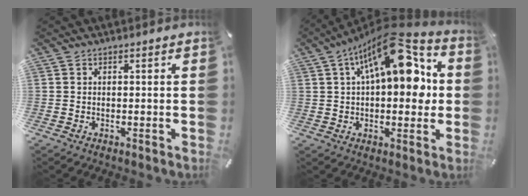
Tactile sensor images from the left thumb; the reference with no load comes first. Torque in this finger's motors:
{"motor_torque": [1.63, 3.38, 2.51, -0.26, 0.34]}